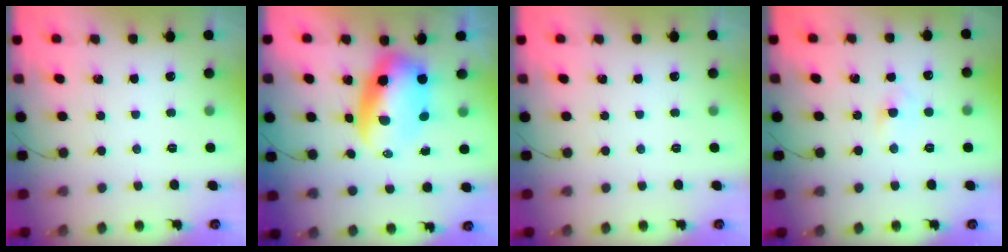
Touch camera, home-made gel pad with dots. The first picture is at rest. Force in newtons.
{"total": 8.6, "press": 8.3, "slide": 2.1}
{"total": 0.0}
{"total": 3.0, "press": 2.8, "slide": 1.1}